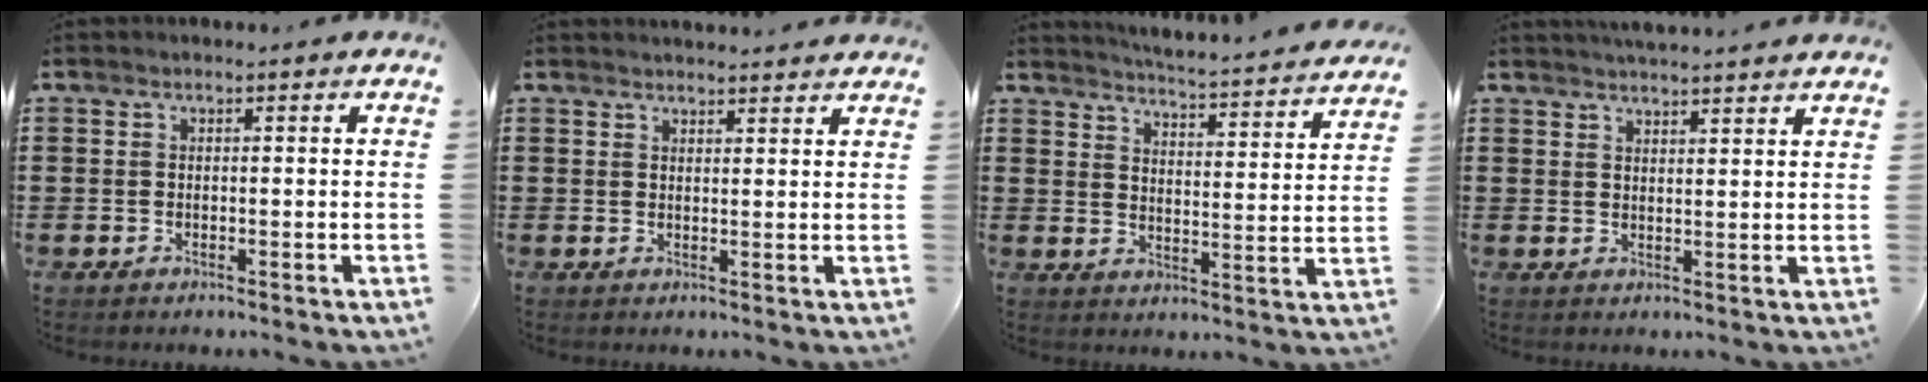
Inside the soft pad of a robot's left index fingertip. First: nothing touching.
{"total": 2.0, "force": [2.0, 0.0, 0.1], "torque": [-0.006, -0.001, 0.039]}
{"total": 4.0, "force": [3.9, -0.9, 0.6], "torque": [-0.026, -0.045, 0.058]}
{"total": 2.9, "force": [2.9, -0.4, 0.2], "torque": [-0.012, -0.010, 0.053]}